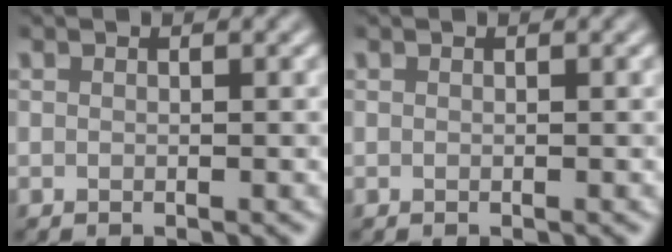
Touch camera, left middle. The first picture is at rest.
{"total": 0.0}